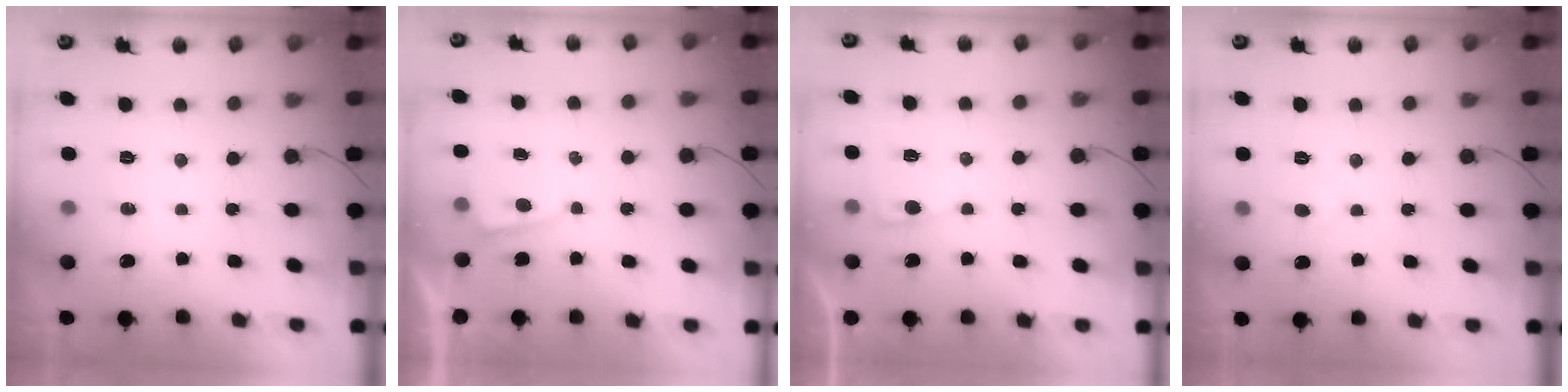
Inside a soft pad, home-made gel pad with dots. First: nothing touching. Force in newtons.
{"total": 1.6, "press": 1.5, "slide": 0.2}
{"total": 2.1, "press": 2.1, "slide": 0.3}
{"total": 2.8, "press": 2.8, "slide": 0.3}